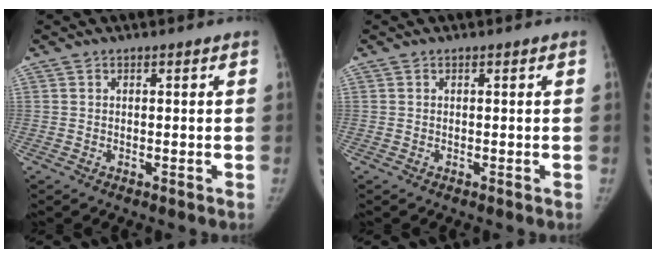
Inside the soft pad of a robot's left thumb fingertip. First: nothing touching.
{"total": 0.0}